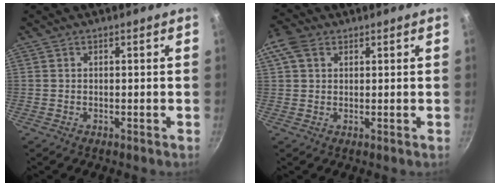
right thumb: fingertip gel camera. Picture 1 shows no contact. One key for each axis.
{"total": 5.0, "fx": 2.0, "fy": 3.5, "fz": 2.9, "tx": -0.055, "ty": 0.007, "tz": 0.032}